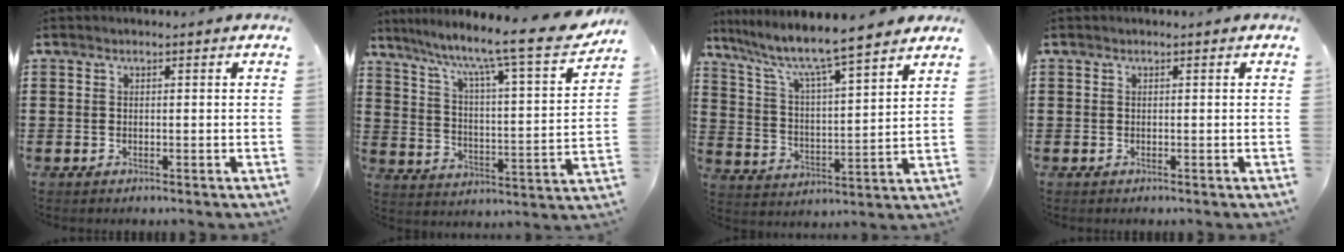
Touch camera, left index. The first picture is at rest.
{"total": 10.0, "force": [8.3, 0.1, 5.6], "torque": [-0.123, -0.065, 0.127]}
{"total": 7.5, "force": [6.5, 0.2, 3.7], "torque": [-0.100, -0.045, 0.104]}
{"total": 0.0}